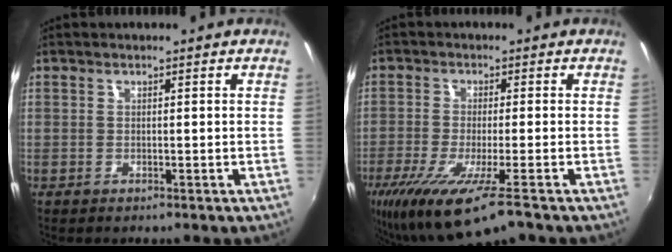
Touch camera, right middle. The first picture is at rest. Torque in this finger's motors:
{"motor_torque": [1.09, -1.05, 0.44, 0.12]}